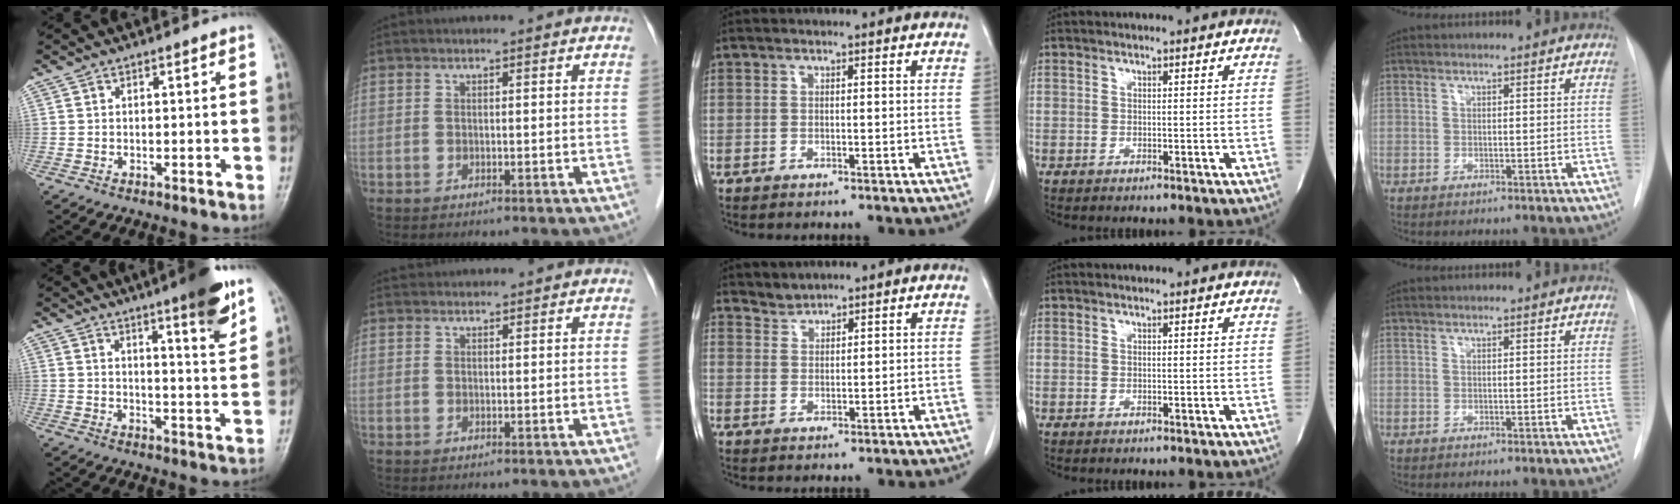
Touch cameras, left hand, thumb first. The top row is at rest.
{"thumb": {"total": 10.7, "force": [6.5, 1.4, 8.3], "torque": [-0.100, -0.038, 0.088]}, "index": {"total": 2.0, "force": [2.0, 0.4, 0.2], "torque": [-0.005, 0.025, 0.035]}, "middle": {"total": 2.0, "force": [1.9, 0.2, -0.4], "torque": [0.007, 0.002, 0.038]}}